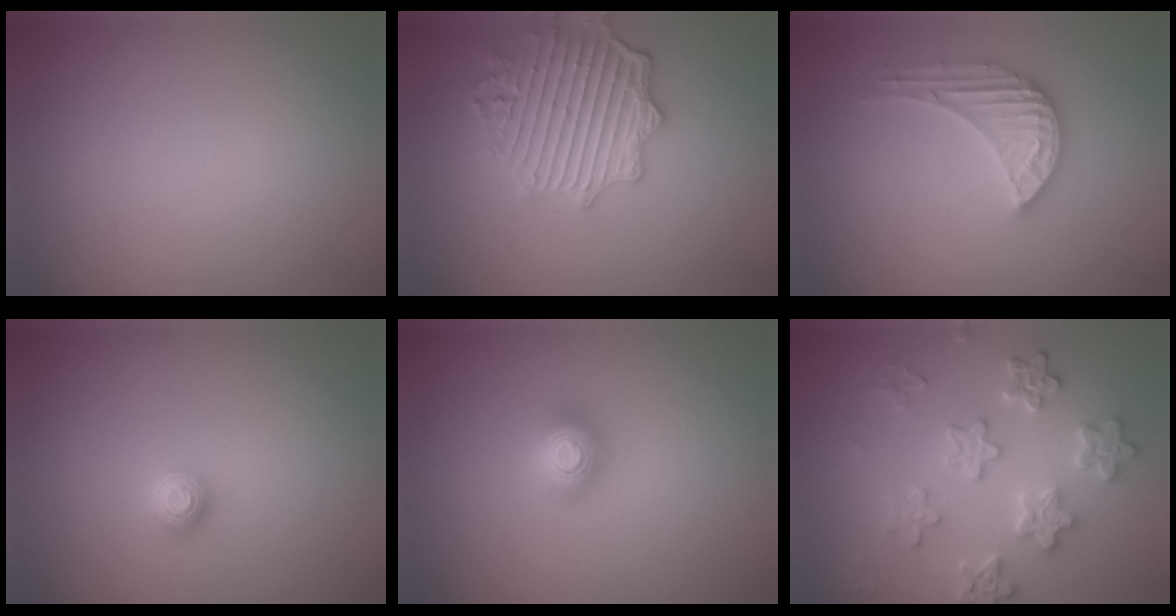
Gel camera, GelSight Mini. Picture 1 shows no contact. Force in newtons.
{"total": 4.9, "press": 4.5, "slide": 1.8}
{"total": 3.9, "press": 3.9, "slide": 0.5}
{"total": 1.2, "press": 1.2, "slide": 0.2}
{"total": 2.0, "press": 2.0, "slide": 0.1}
{"total": 3.8, "press": 3.8, "slide": 0.3}